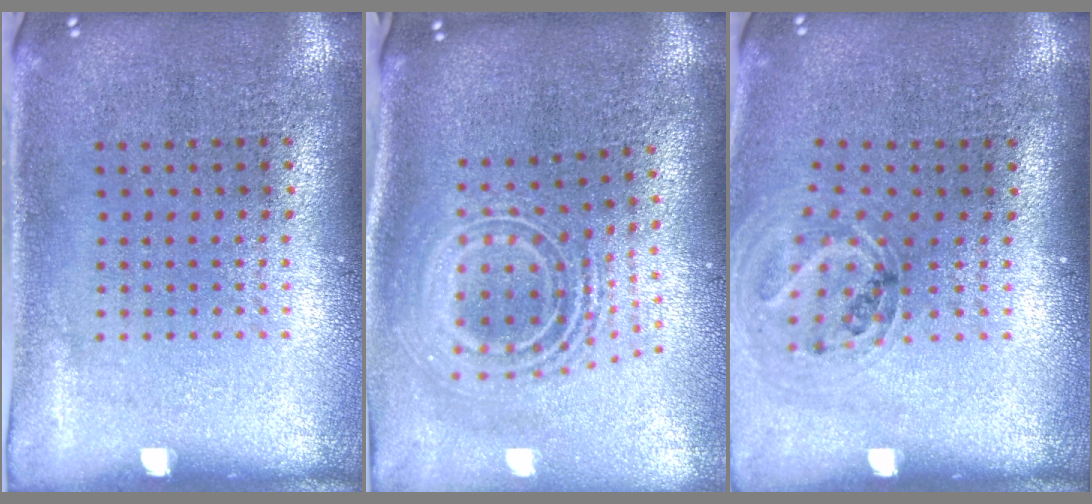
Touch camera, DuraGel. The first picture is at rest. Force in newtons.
{"total": 2.7, "press": 1.8, "slide": 1.9}
{"total": 1.1, "press": 1.1, "slide": 0.3}